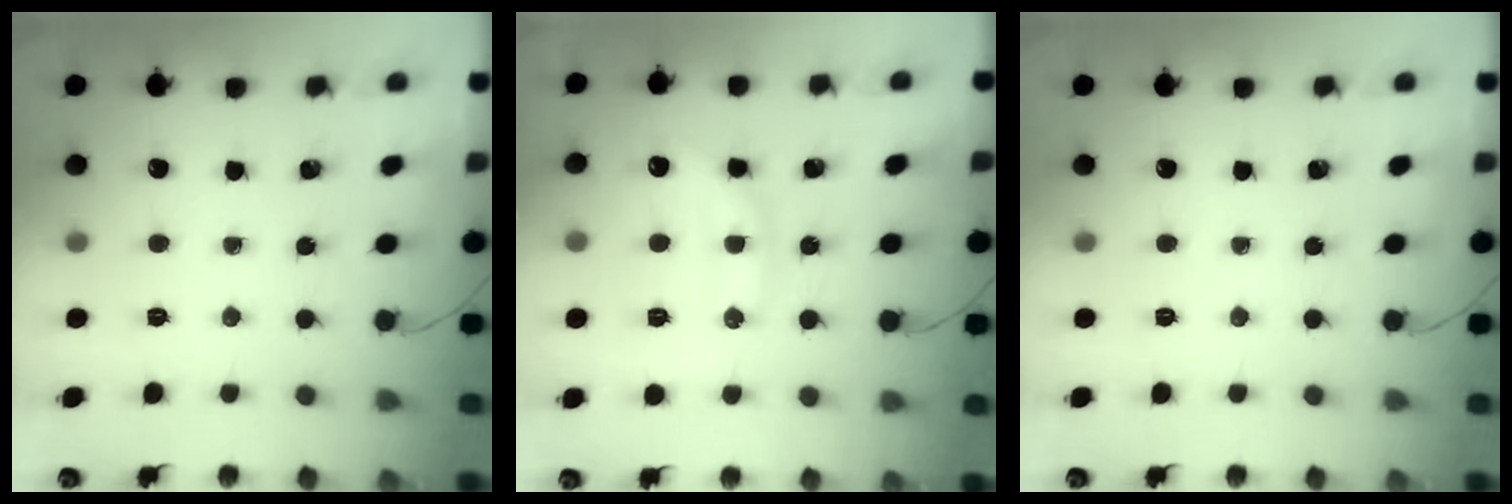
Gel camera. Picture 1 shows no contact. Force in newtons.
{"total": 11.8, "press": 11.8, "slide": 0.8}
{"total": 0.0}